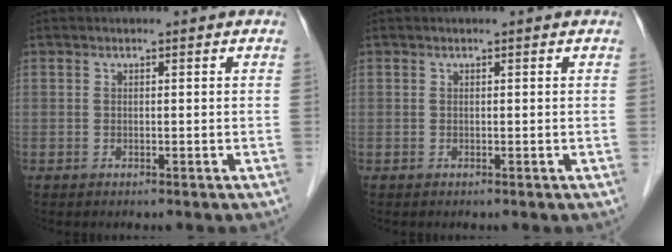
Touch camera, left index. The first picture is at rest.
{"total": 0.0}